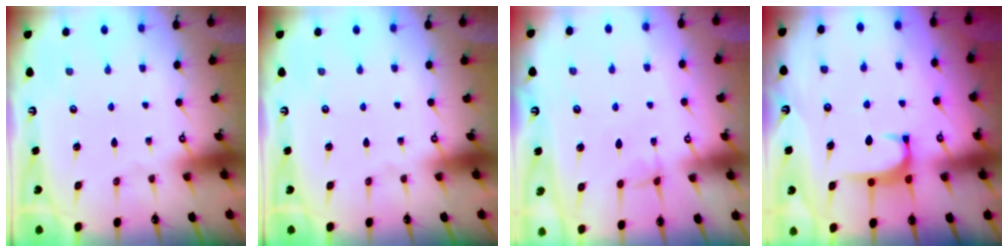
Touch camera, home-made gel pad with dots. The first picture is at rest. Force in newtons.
{"total": 0.0}
{"total": 2.3, "press": 2.2, "slide": 0.3}
{"total": 1.6, "press": 1.5, "slide": 0.5}